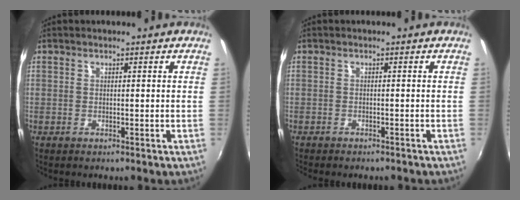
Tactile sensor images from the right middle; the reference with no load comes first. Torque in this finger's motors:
{"motor_torque": [1.01, -1.12, 0.20, 0.08]}